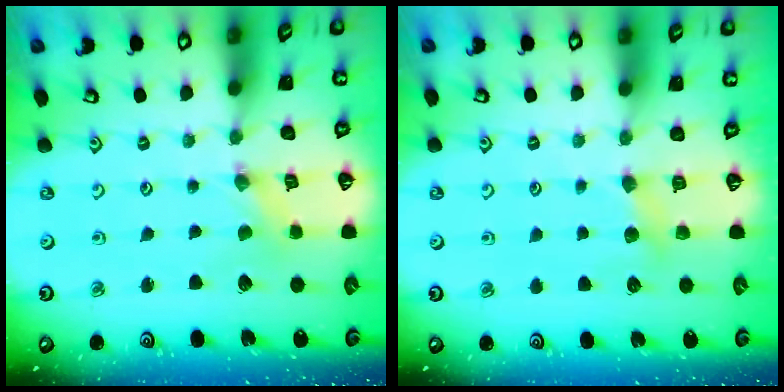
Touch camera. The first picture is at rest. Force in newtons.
{"total": 4.7, "press": 4.6, "slide": 0.7}